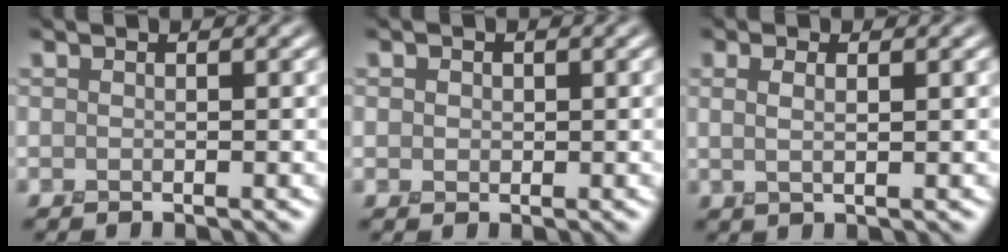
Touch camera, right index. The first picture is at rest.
{"total": 1.2, "force": [0.1, 1.1, 0.4], "torque": [-0.008, 0.003, 0.000]}
{"total": 1.2, "force": [0.4, 0.3, 1.1], "torque": [-0.024, -0.003, 0.012]}